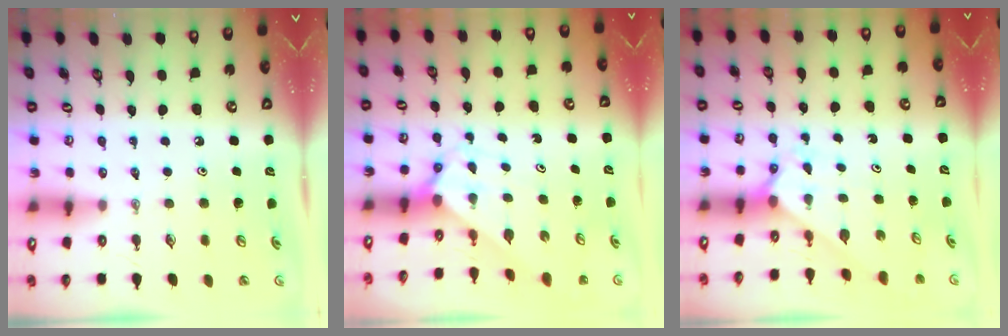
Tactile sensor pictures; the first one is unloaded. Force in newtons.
{"total": 2.3, "press": 2.3, "slide": 0.2}
{"total": 2.2, "press": 2.2, "slide": 0.2}